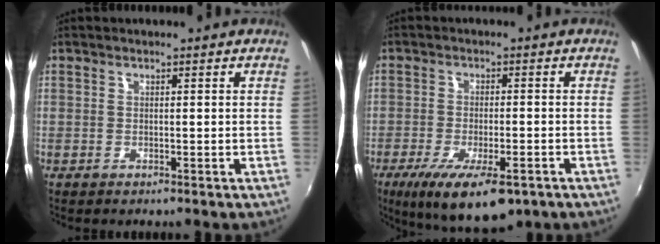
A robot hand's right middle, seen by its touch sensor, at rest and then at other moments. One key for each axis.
{"total": 14.2, "fx": -8.5, "fy": 4.8, "fz": 10.3, "tx": -0.197, "ty": -0.044, "tz": -0.132}